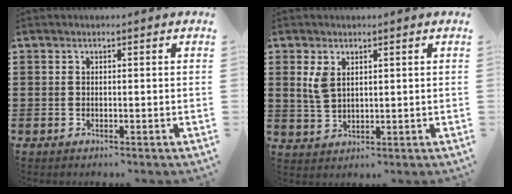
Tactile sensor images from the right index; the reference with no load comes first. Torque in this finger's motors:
{"motor_torque": [0.28, 0.18, 0.34, 0.08]}